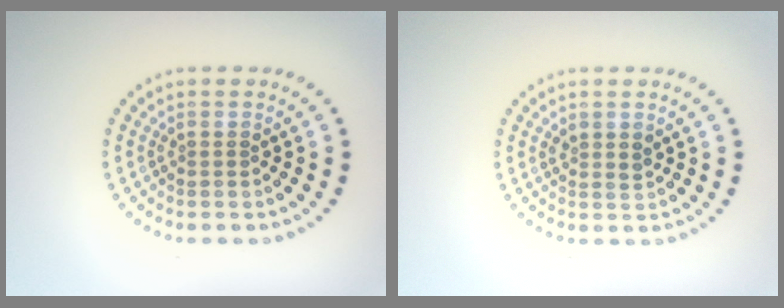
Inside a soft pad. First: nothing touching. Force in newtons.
{"total": 1.1, "press": 0.9, "slide": 0.5}